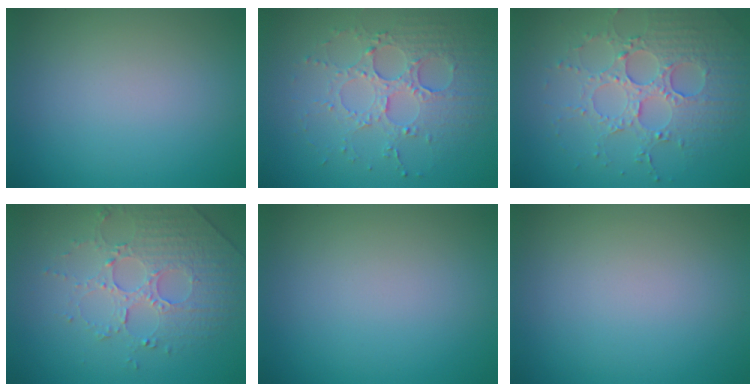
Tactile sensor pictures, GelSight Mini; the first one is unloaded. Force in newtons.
{"total": 4.0, "press": 3.7, "slide": 1.4}
{"total": 4.8, "press": 4.4, "slide": 2.0}
{"total": 5.2, "press": 3.7, "slide": 3.6}
{"total": 0.0}
{"total": 0.0}